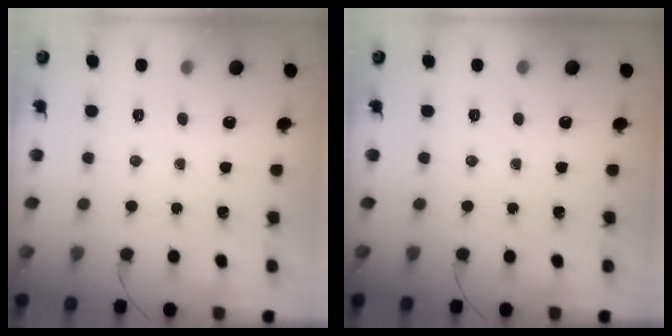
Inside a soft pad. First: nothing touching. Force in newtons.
{"total": 0.0}